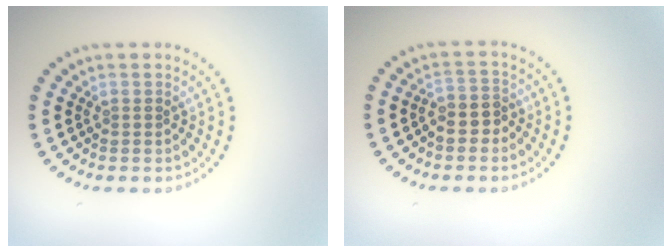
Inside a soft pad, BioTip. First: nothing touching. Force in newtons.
{"total": 2.2, "press": 2.0, "slide": 0.9}